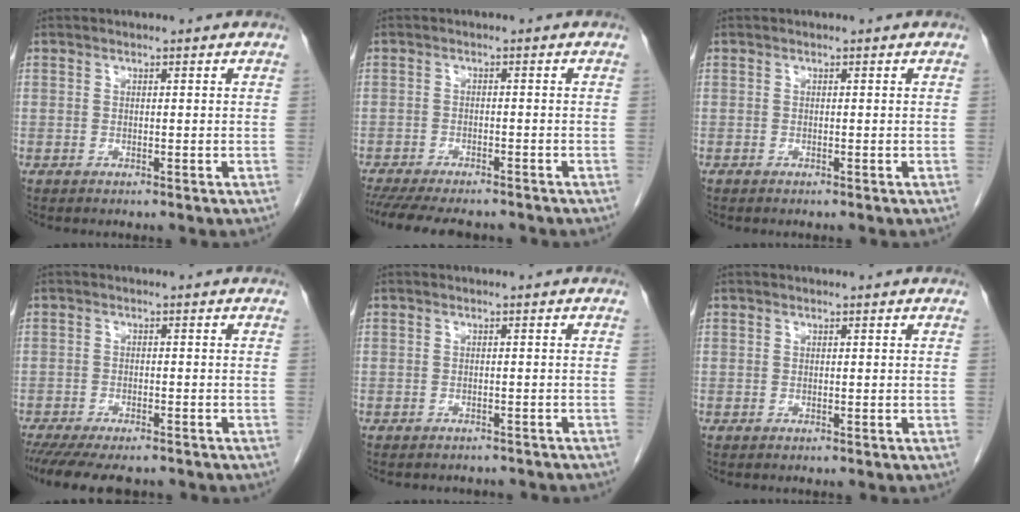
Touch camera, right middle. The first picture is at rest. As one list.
[{"total": 12.9, "force": [-11.1, 3.3, 5.6], "torque": [-0.109, -0.013, -0.154]}, {"total": 0.0}, {"total": 11.5, "force": [-9.8, 3.0, 5.3], "torque": [-0.089, -0.016, -0.139]}, {"total": 6.4, "force": [-5.8, 2.2, 1.6], "torque": [-0.019, 0.002, -0.061]}, {"total": 0.0}]